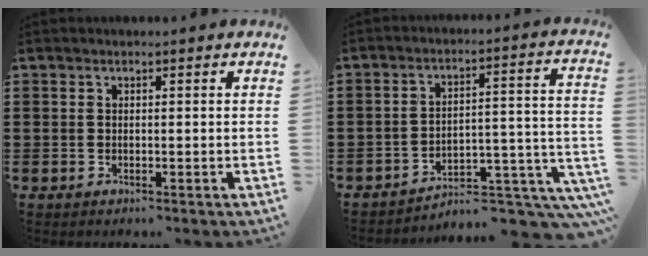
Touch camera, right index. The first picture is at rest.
{"total": 5.3, "force": [-4.5, 1.2, 2.5], "torque": [-0.039, -0.004, -0.089]}